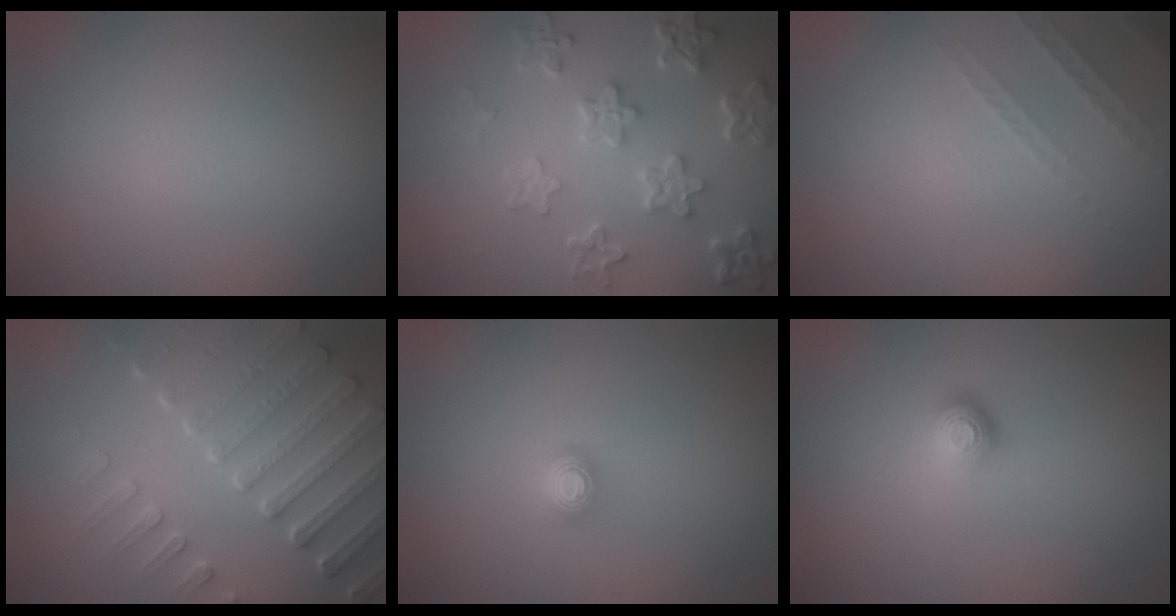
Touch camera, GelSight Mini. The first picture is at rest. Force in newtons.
{"total": 6.1, "press": 4.7, "slide": 4.0}
{"total": 1.5, "press": 1.4, "slide": 0.4}
{"total": 7.6, "press": 5.7, "slide": 5.0}
{"total": 1.6, "press": 1.3, "slide": 1.1}
{"total": 1.8, "press": 1.2, "slide": 1.3}